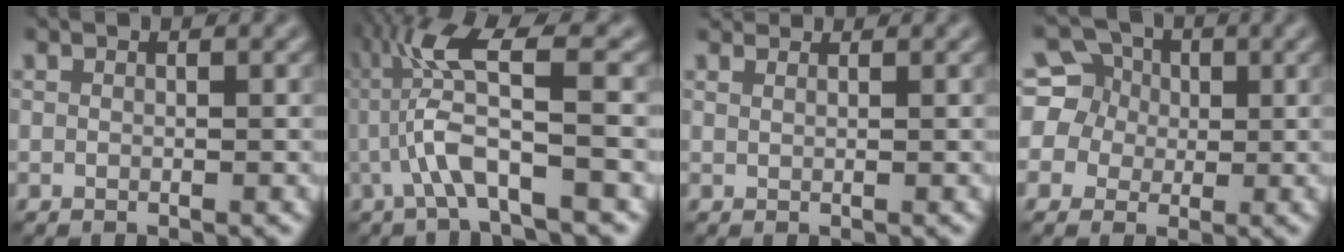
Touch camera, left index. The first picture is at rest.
{"total": 5.8, "force": [-0.9, 0.6, 5.7], "torque": [-0.128, 0.016, -0.016]}
{"total": 3.7, "force": [3.0, 1.4, 1.6], "torque": [-0.029, 0.018, 0.026]}
{"total": 7.5, "force": [2.3, 6.7, 2.5], "torque": [-0.069, 0.041, 0.020]}